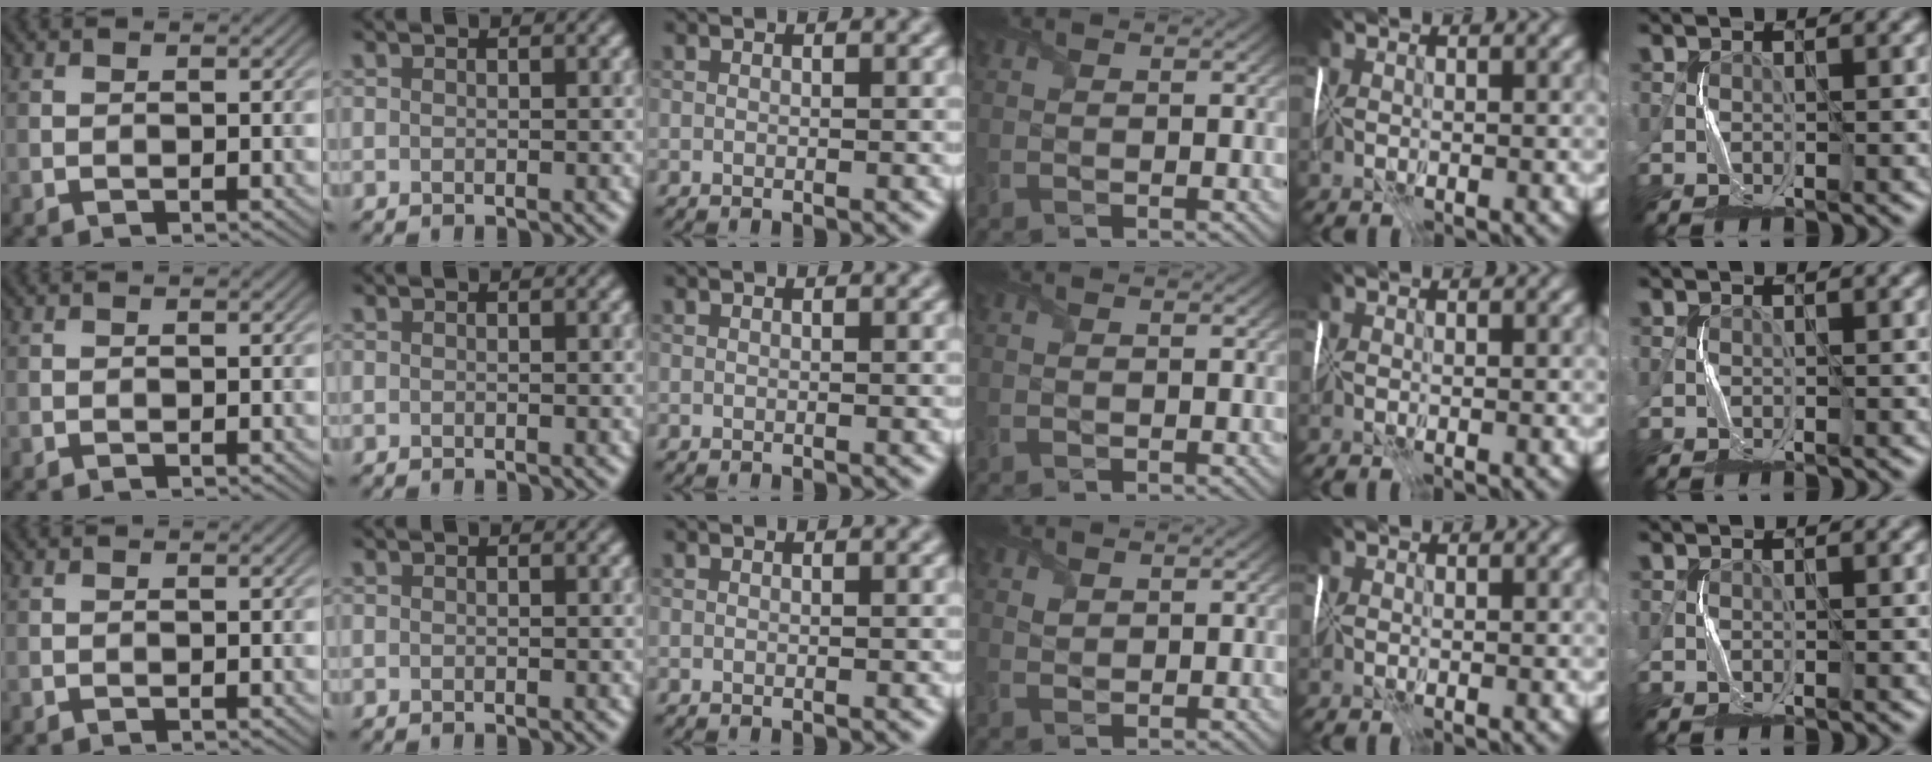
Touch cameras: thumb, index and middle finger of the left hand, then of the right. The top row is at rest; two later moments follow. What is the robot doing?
{"motion": "fold", "object": "tissue"}